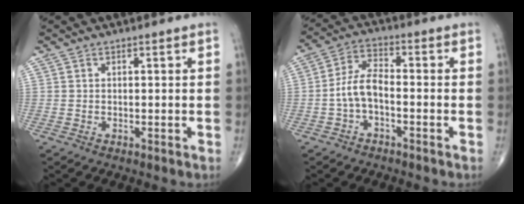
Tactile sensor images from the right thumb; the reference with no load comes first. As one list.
[{"total": 6.3, "force": [-1.8, 3.1, 5.1], "torque": [-0.102, 0.028, -0.042]}]